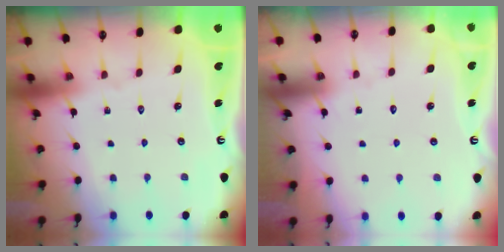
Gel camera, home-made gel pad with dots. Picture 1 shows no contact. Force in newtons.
{"total": 4.9, "press": 4.9, "slide": 0.5}